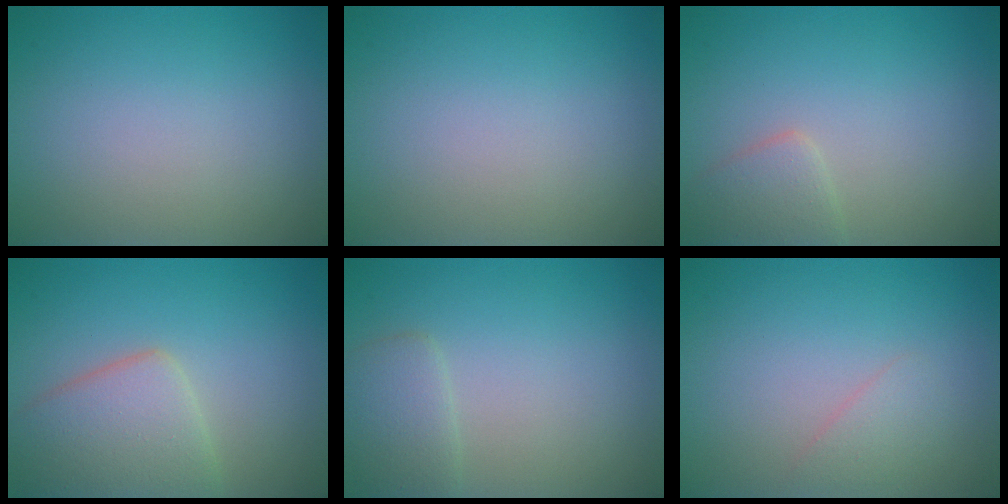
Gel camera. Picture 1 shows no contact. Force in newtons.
{"total": 0.0}
{"total": 2.1, "press": 2.1, "slide": 0.1}
{"total": 5.1, "press": 5.1, "slide": 0.3}
{"total": 2.1, "press": 2.1, "slide": 0.1}
{"total": 1.2, "press": 1.2, "slide": 0.0}